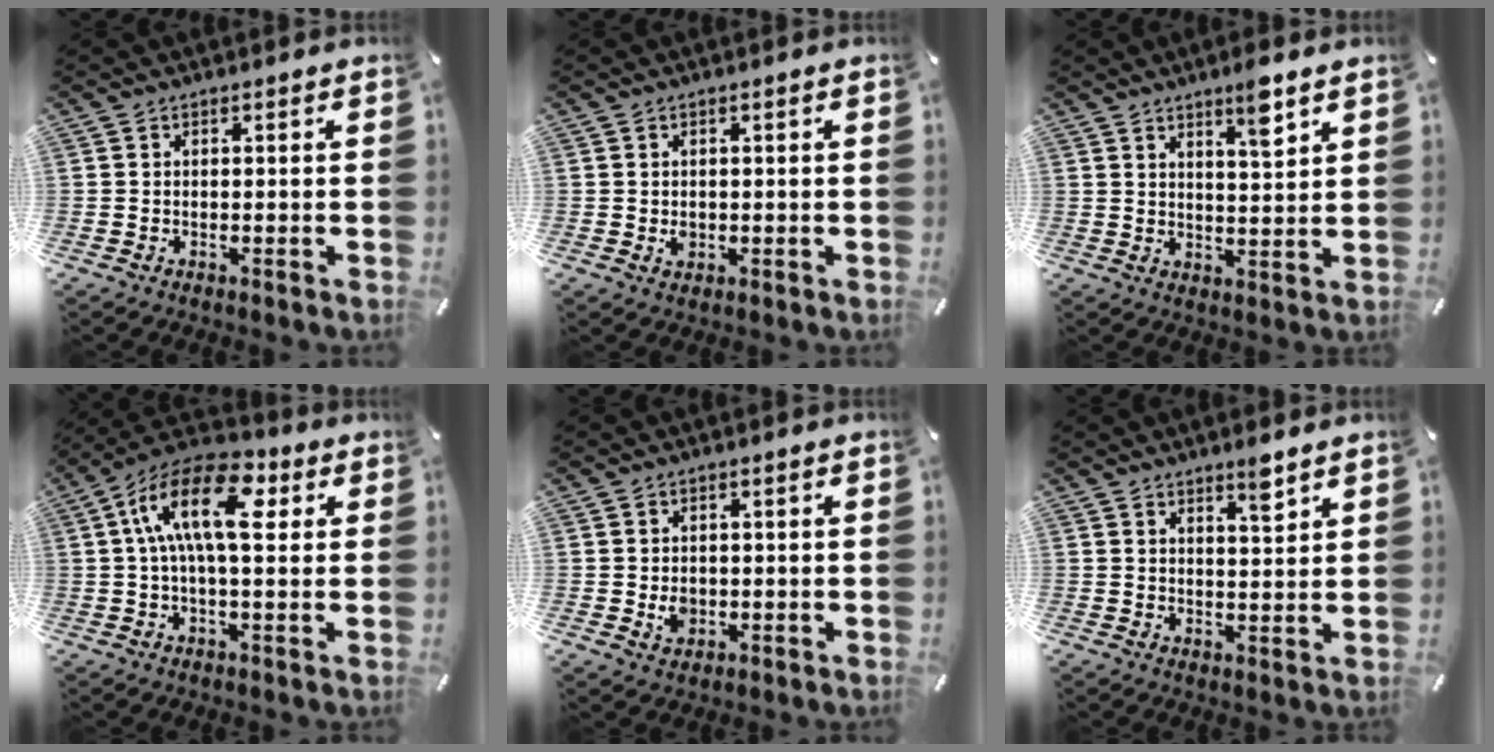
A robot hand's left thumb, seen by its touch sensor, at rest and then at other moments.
{"total": 1.4, "force": [0.0, 1.2, 0.7], "torque": [-0.007, 0.001, -0.002]}
{"total": 6.4, "force": [4.8, 1.1, 4.2], "torque": [-0.055, -0.032, 0.076]}
{"total": 15.0, "force": [3.6, 6.7, 12.9], "torque": [-0.252, -0.004, 0.061]}
{"total": 3.1, "force": [-0.2, 2.7, 1.6], "torque": [-0.014, -0.003, -0.003]}
{"total": 4.5, "force": [3.8, 0.6, 2.4], "torque": [-0.024, -0.029, 0.061]}